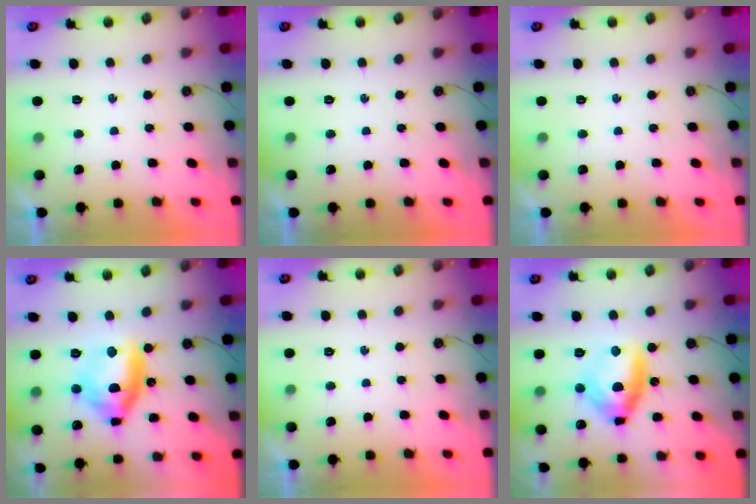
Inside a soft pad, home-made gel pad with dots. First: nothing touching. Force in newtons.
{"total": 0.0}
{"total": 0.0}
{"total": 19.7, "press": 16.6, "slide": 10.6}
{"total": 0.0}
{"total": 13.4, "press": 13.4, "slide": 1.4}